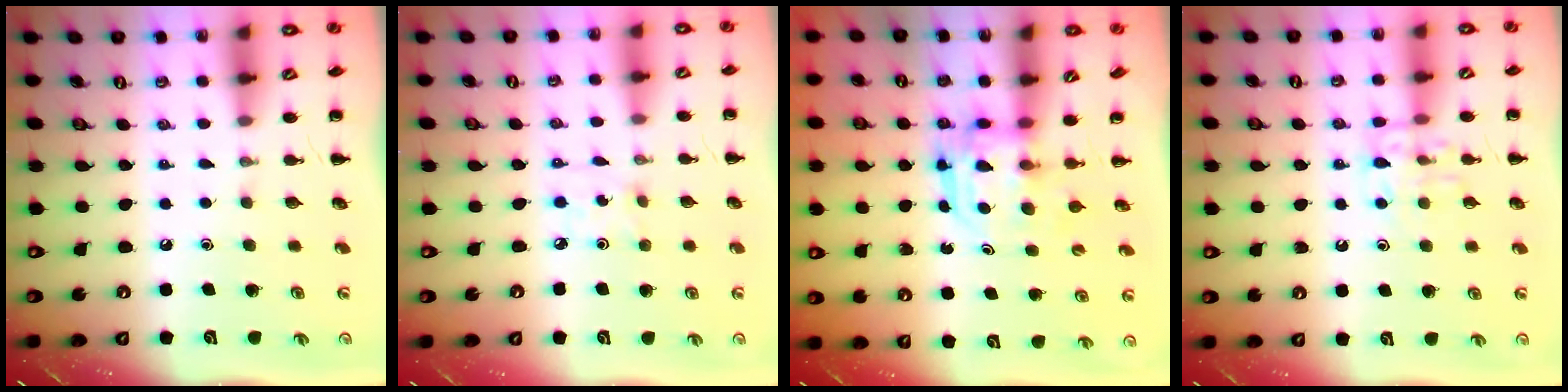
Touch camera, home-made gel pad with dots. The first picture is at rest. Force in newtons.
{"total": 2.5, "press": 2.3, "slide": 0.9}
{"total": 3.0, "press": 3.0, "slide": 0.2}
{"total": 9.9, "press": 9.8, "slide": 0.7}